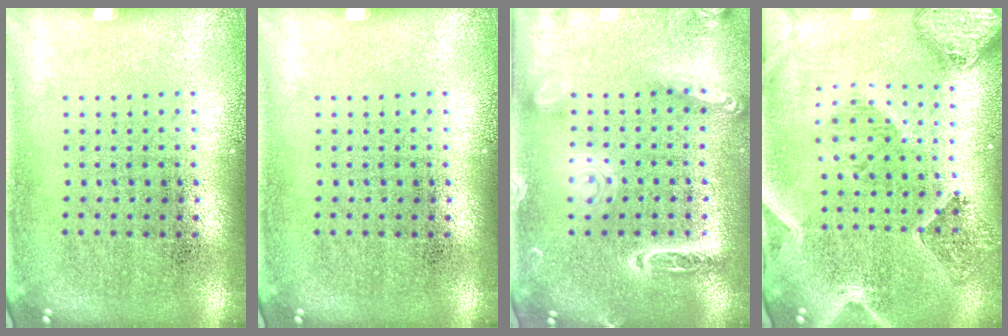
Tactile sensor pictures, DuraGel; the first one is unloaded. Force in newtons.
{"total": 0.0}
{"total": 2.1, "press": 1.9, "slide": 0.9}
{"total": 1.5, "press": 1.4, "slide": 0.4}